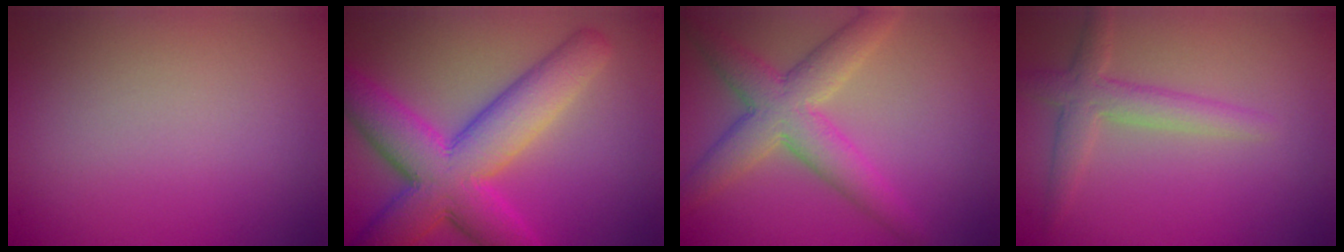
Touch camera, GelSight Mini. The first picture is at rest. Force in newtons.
{"total": 9.8, "press": 9.8, "slide": 0.4}
{"total": 5.0, "press": 4.9, "slide": 0.3}
{"total": 2.9, "press": 2.9, "slide": 0.1}